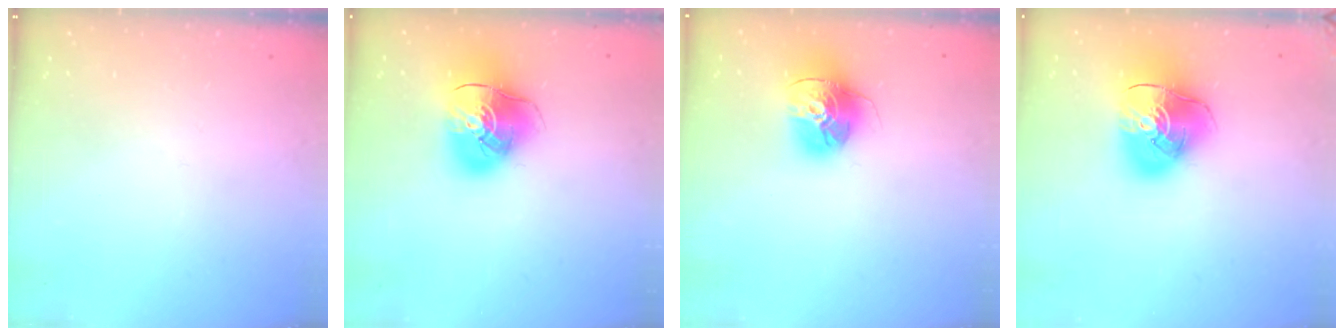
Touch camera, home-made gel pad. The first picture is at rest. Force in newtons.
{"total": 12.3, "press": 12.2, "slide": 1.9}
{"total": 16.4, "press": 16.3, "slide": 1.8}
{"total": 14.6, "press": 14.4, "slide": 2.1}